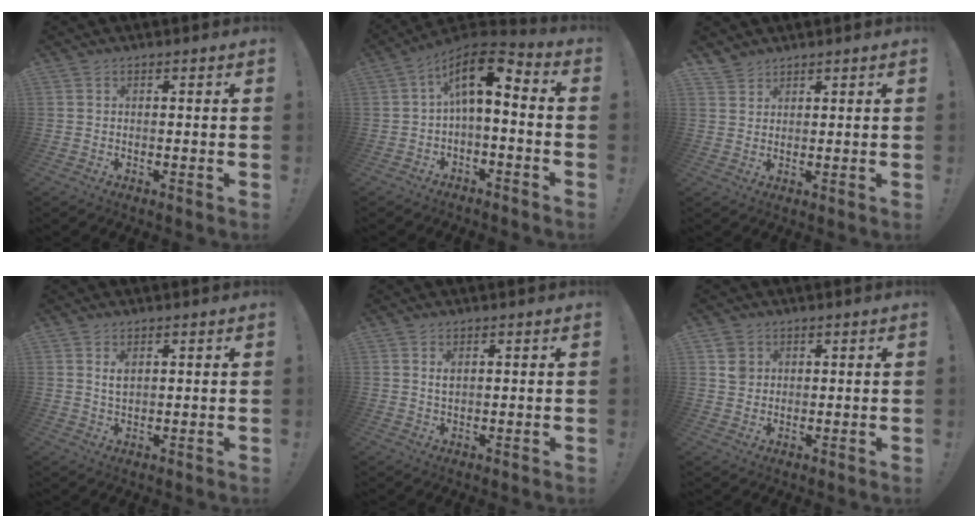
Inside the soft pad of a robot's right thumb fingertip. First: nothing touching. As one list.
[{"total": 10.6, "force": [1.6, 4.3, 9.5], "torque": [-0.169, -0.002, 0.024]}, {"total": 2.9, "force": [2.6, 1.2, 0.2], "torque": [0.003, -0.019, 0.049]}, {"total": 2.7, "force": [1.2, 1.5, 1.9], "torque": [-0.028, -0.003, 0.019]}, {"total": 1.7, "force": [0.8, 0.9, 1.2], "torque": [-0.020, -0.001, 0.013]}, {"total": 3.7, "force": [1.6, 3.2, 1.0], "torque": [-0.002, -0.005, 0.030]}]